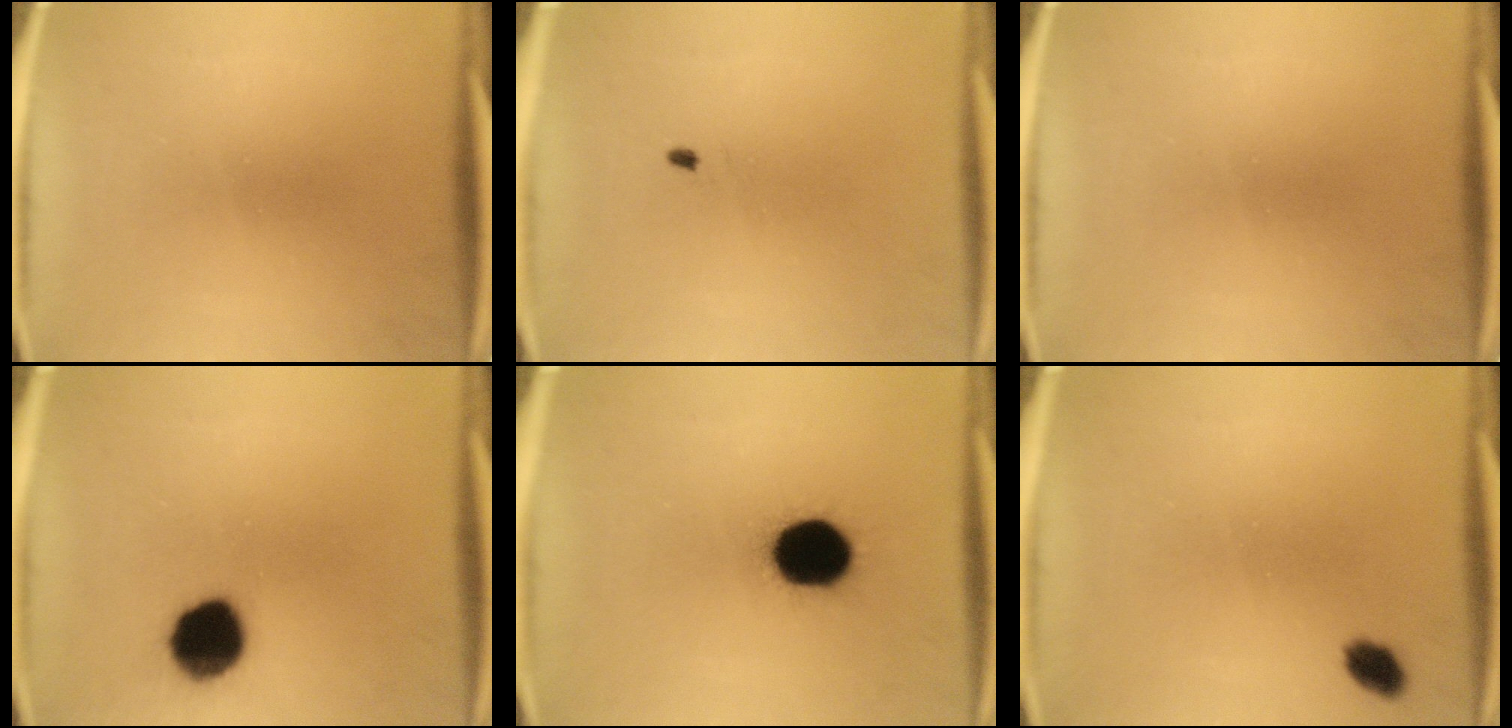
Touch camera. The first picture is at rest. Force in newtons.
{"total": 0.5}
{"total": 0.0}
{"total": 12.1}
{"total": 16.3}
{"total": 2.8}